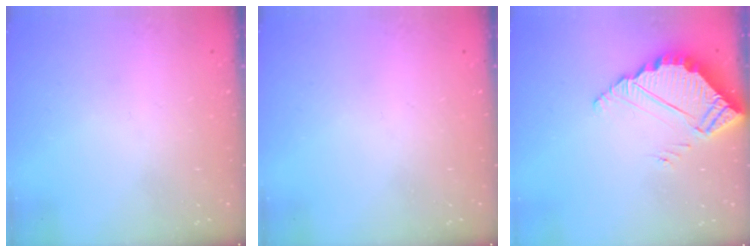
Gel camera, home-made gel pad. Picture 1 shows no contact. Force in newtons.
{"total": 0.0}
{"total": 4.7, "press": 4.7, "slide": 0.3}